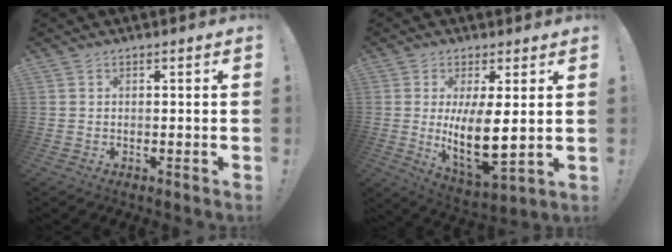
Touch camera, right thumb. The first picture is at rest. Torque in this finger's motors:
{"motor_torque": [1.11, 2.43, 0.63, 0.75, 0.18]}